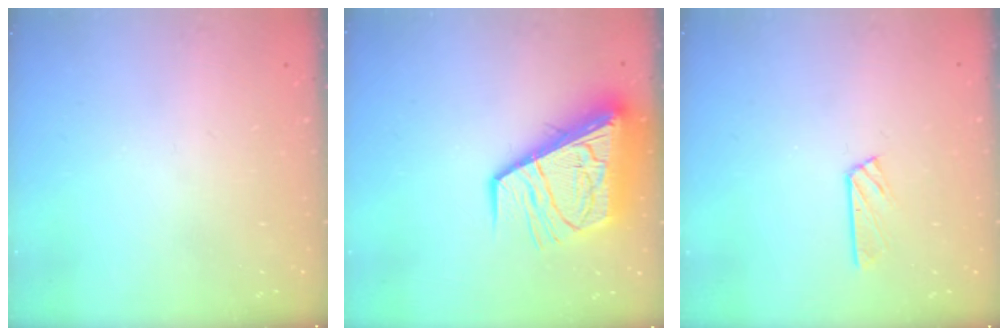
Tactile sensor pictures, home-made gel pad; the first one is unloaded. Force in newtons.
{"total": 16.2, "press": 16.1, "slide": 1.9}
{"total": 3.6, "press": 3.6, "slide": 0.4}